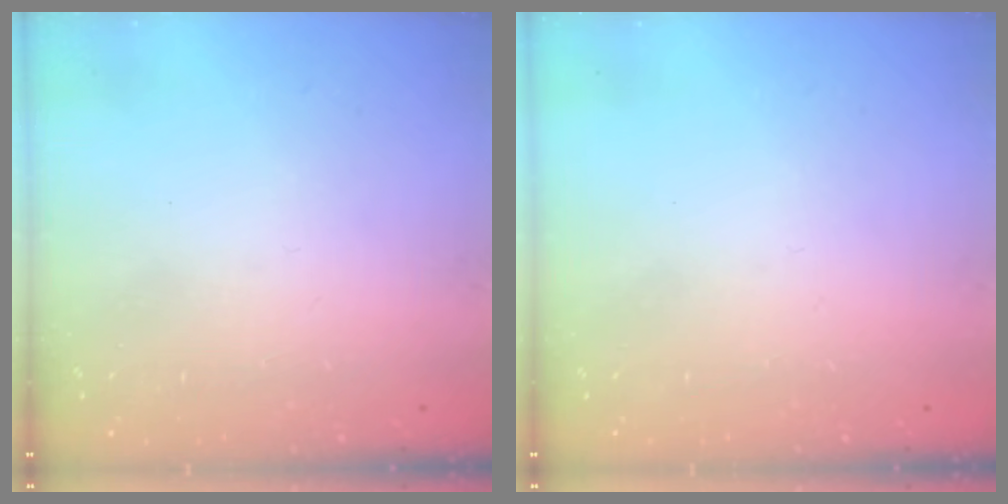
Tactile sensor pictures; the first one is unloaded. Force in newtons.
{"total": 0.0}